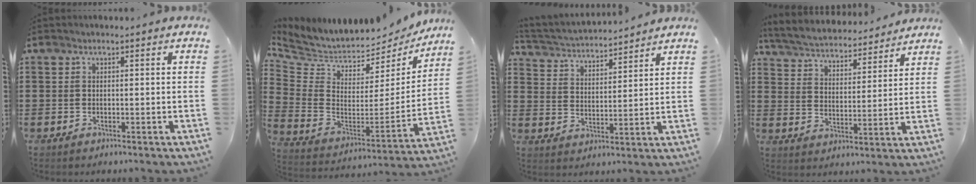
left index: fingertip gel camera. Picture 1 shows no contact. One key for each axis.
{"total": 4.5, "fx": 3.9, "fy": 1.9, "fz": 0.9, "tx": -0.047, "ty": -0.046, "tz": 0.066}
{"total": 3.5, "fx": 3.5, "fy": 0.3, "fz": 0.1, "tx": -0.022, "ty": -0.023, "tz": 0.058}
{"total": 4.5, "fx": 4.4, "fy": 0.2, "fz": 0.6, "tx": -0.036, "ty": -0.029, "tz": 0.072}